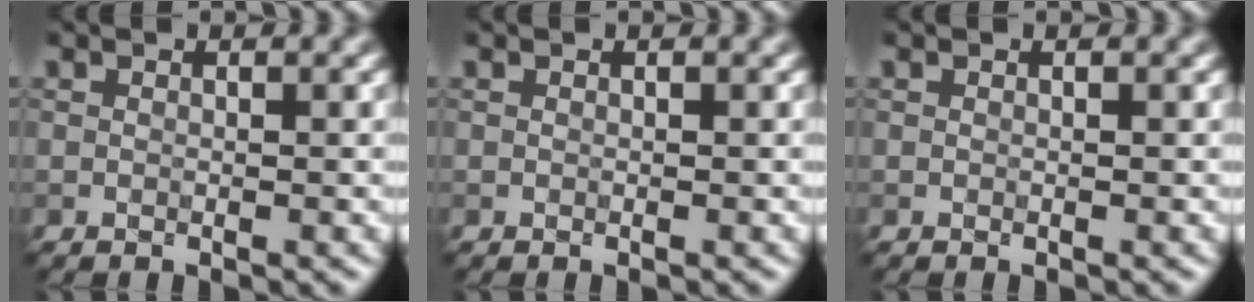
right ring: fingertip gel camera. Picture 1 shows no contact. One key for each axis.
{"total": 0.0}
{"total": 0.0}